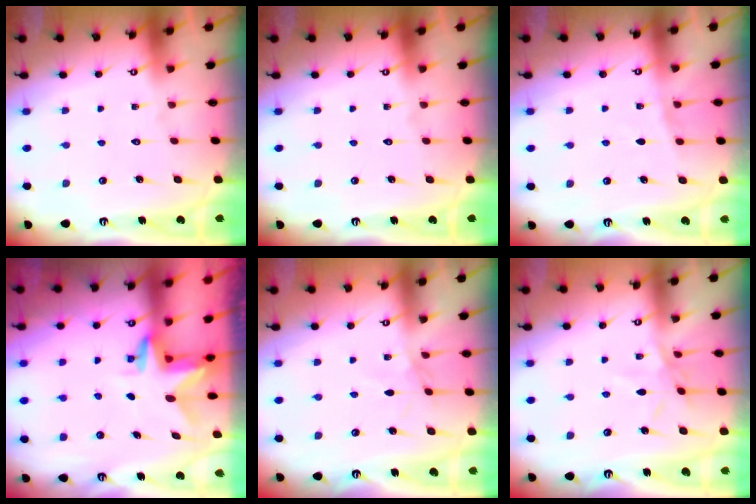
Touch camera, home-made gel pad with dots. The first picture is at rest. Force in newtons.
{"total": 0.0}
{"total": 4.2, "press": 4.2, "slide": 0.4}
{"total": 2.9, "press": 2.9, "slide": 0.2}
{"total": 1.7, "press": 1.7, "slide": 0.4}
{"total": 5.1, "press": 5.0, "slide": 0.7}